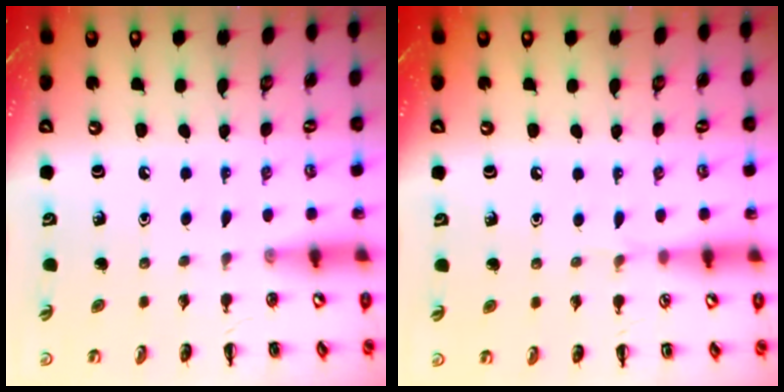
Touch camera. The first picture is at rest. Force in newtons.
{"total": 3.4, "press": 3.2, "slide": 1.3}